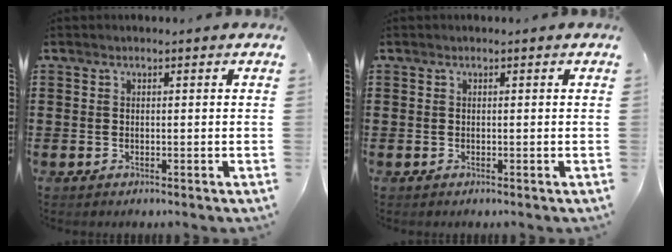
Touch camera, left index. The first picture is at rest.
{"total": 0.0}